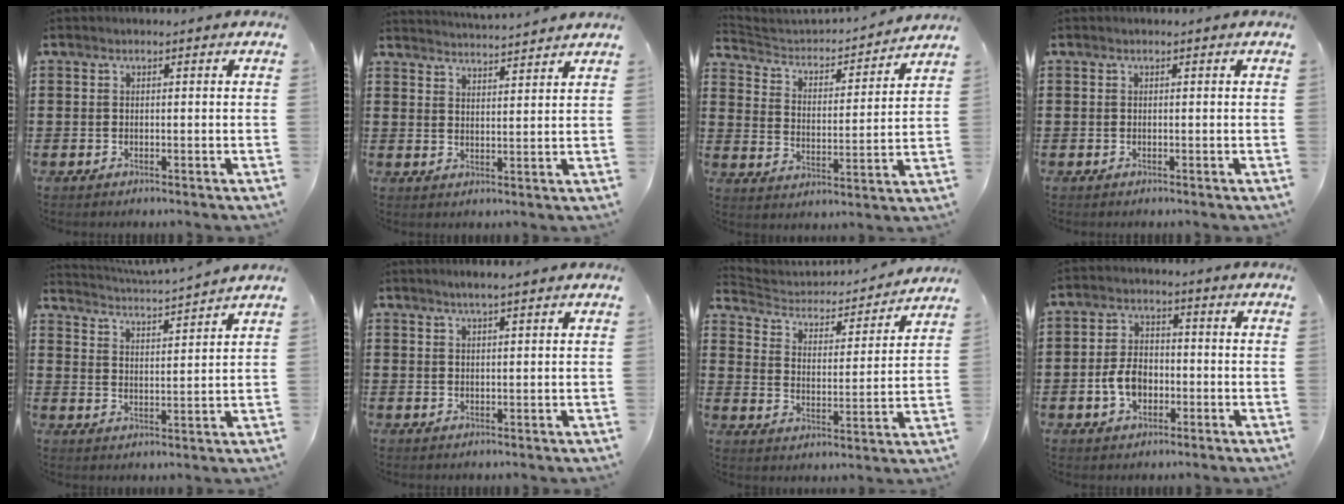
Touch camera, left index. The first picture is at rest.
{"total": 3.4, "force": [3.3, -0.7, 0.0], "torque": [-0.011, -0.020, 0.059]}
{"total": 2.7, "force": [2.6, 0.8, 0.2], "torque": [-0.027, -0.030, 0.034]}
{"total": 0.0}
{"total": 3.3, "force": [3.1, -0.7, 0.5], "torque": [-0.028, -0.028, 0.048]}
{"total": 2.0, "force": [1.6, -0.1, 1.2], "torque": [-0.026, 0.002, 0.029]}
{"total": 2.9, "force": [2.7, 1.1, 0.2], "torque": [-0.027, -0.026, 0.035]}
{"total": 5.5, "force": [-1.5, 3.6, 3.9], "torque": [-0.100, 0.000, -0.036]}